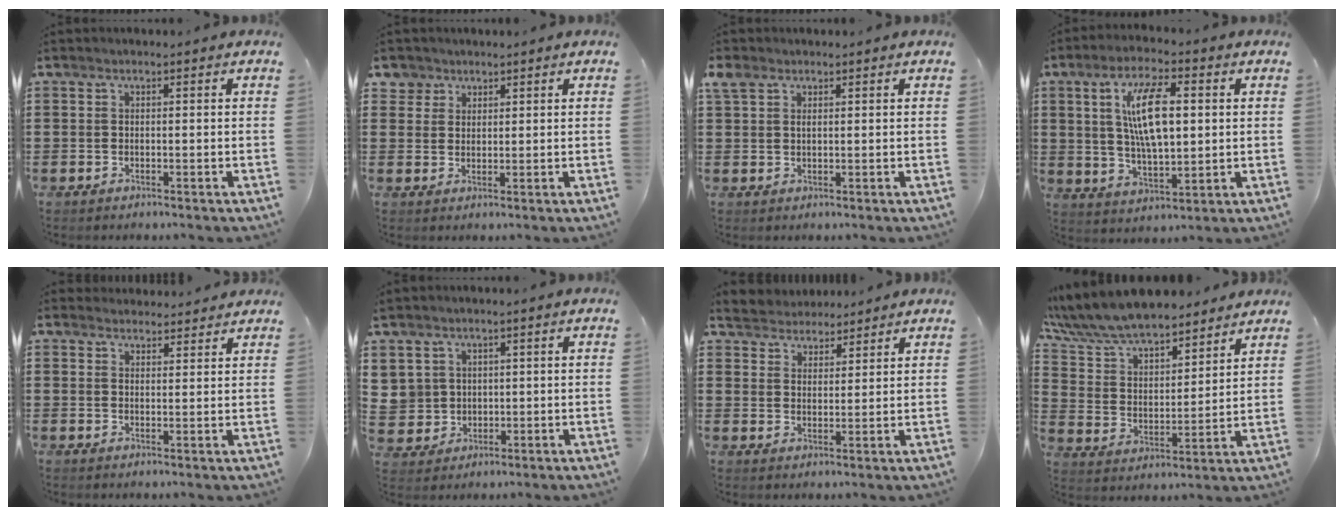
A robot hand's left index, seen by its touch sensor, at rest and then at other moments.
{"total": 3.2, "force": [2.0, 2.5, 0.1], "torque": [-0.008, 0.006, 0.035]}
{"total": 1.8, "force": [1.2, 1.0, 0.8], "torque": [-0.020, 0.005, 0.024]}
{"total": 10.7, "force": [2.5, 4.2, 9.5], "torque": [-0.178, 0.007, 0.037]}
{"total": 2.6, "force": [2.6, 0.4, -0.2], "torque": [-0.004, -0.005, 0.050]}
{"total": 4.1, "force": [1.5, 3.8, 0.2], "torque": [-0.026, 0.006, 0.029]}
{"total": 3.8, "force": [3.5, 1.3, -0.8], "torque": [-0.004, -0.010, 0.063]}
{"total": 8.8, "force": [8.2, 1.7, 2.5], "torque": [-0.087, -0.044, 0.147]}